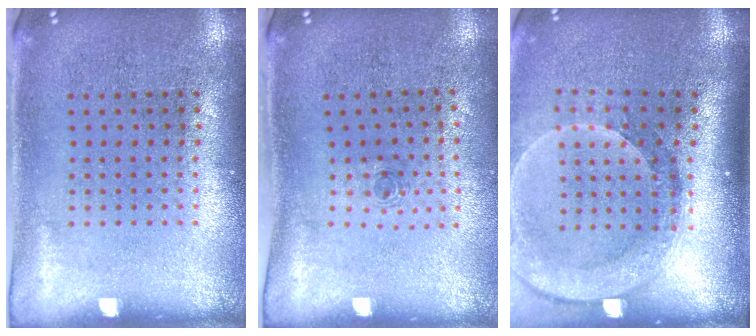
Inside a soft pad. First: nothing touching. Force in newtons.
{"total": 0.5, "press": 0.3, "slide": 0.5}
{"total": 2.6, "press": 2.0, "slide": 1.7}